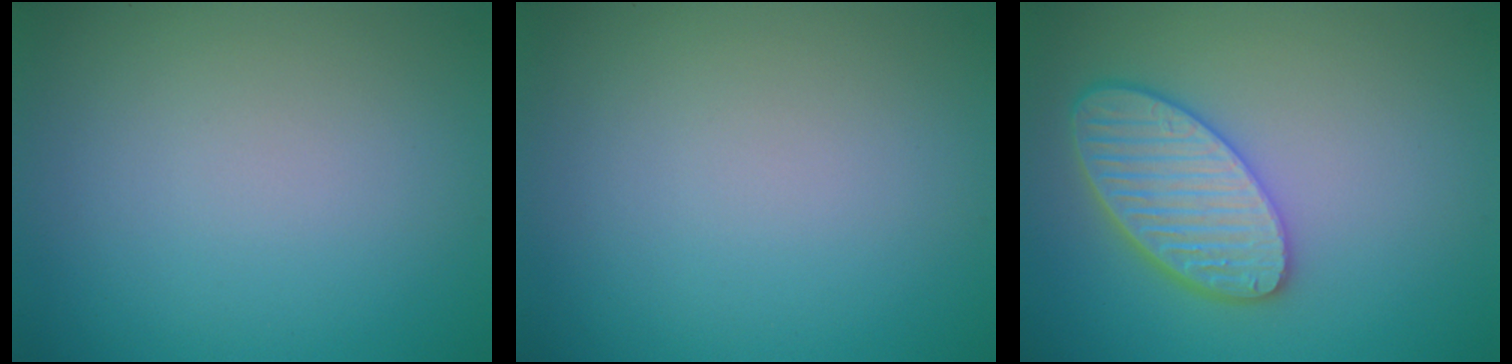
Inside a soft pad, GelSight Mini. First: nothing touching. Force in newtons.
{"total": 0.0}
{"total": 5.3, "press": 4.7, "slide": 2.5}